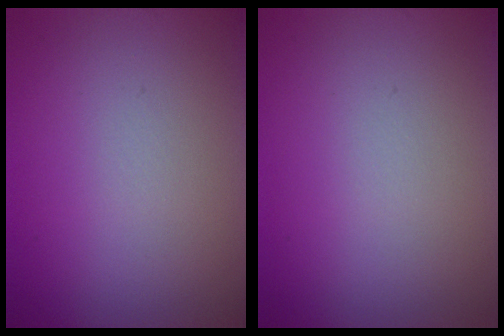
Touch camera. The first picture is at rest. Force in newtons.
{"total": 0.0}